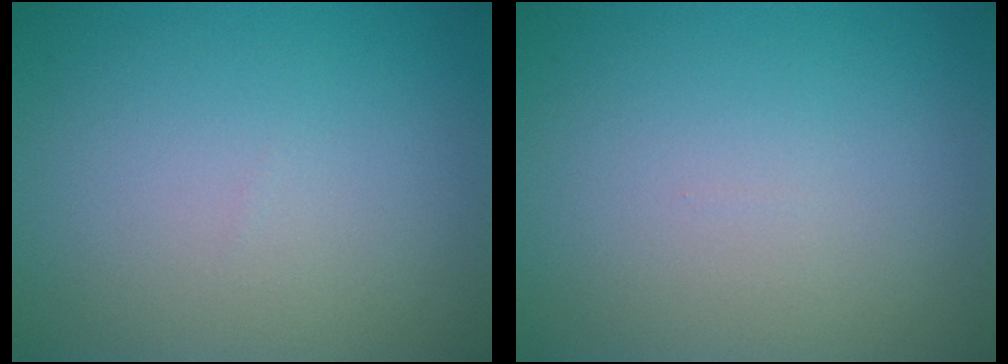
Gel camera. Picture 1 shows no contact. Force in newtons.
{"total": 0.0}